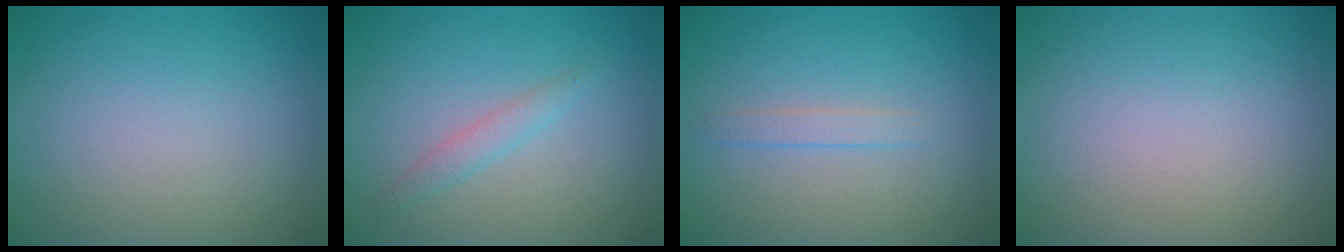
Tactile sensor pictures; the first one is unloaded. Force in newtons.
{"total": 1.4, "press": 1.4, "slide": 0.1}
{"total": 1.2, "press": 1.2, "slide": 0.1}
{"total": 0.0}